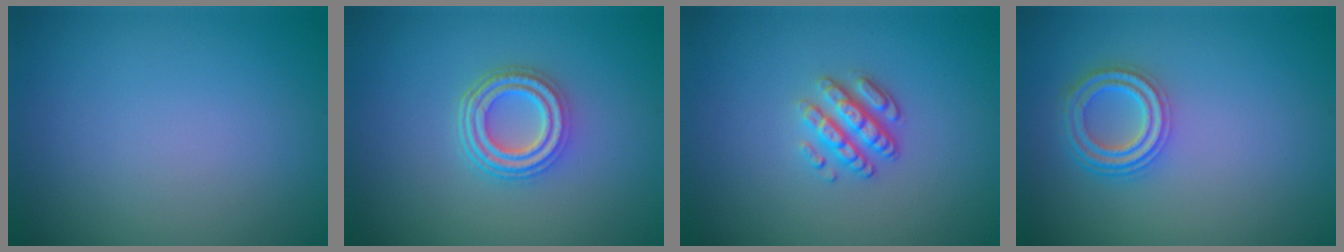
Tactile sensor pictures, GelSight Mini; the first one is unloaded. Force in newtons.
{"total": 4.2, "press": 3.2, "slide": 2.8}
{"total": 3.1, "press": 2.6, "slide": 1.7}
{"total": 3.8, "press": 3.0, "slide": 2.3}